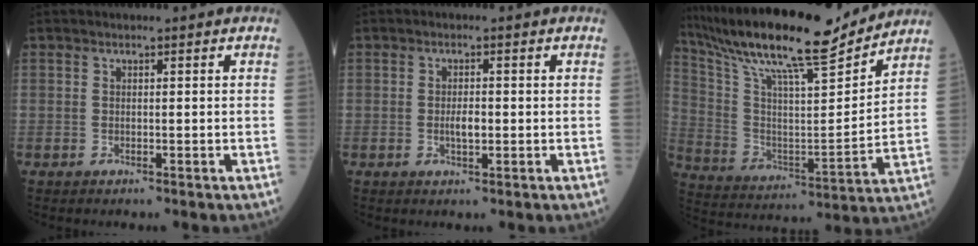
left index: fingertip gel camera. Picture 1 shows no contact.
{"total": 2.1, "force": [-0.2, 0.7, 2.0], "torque": [-0.041, 0.000, -0.002]}
{"total": 22.9, "force": [19.5, 2.2, 11.9], "torque": [-0.232, 0.005, 0.326]}